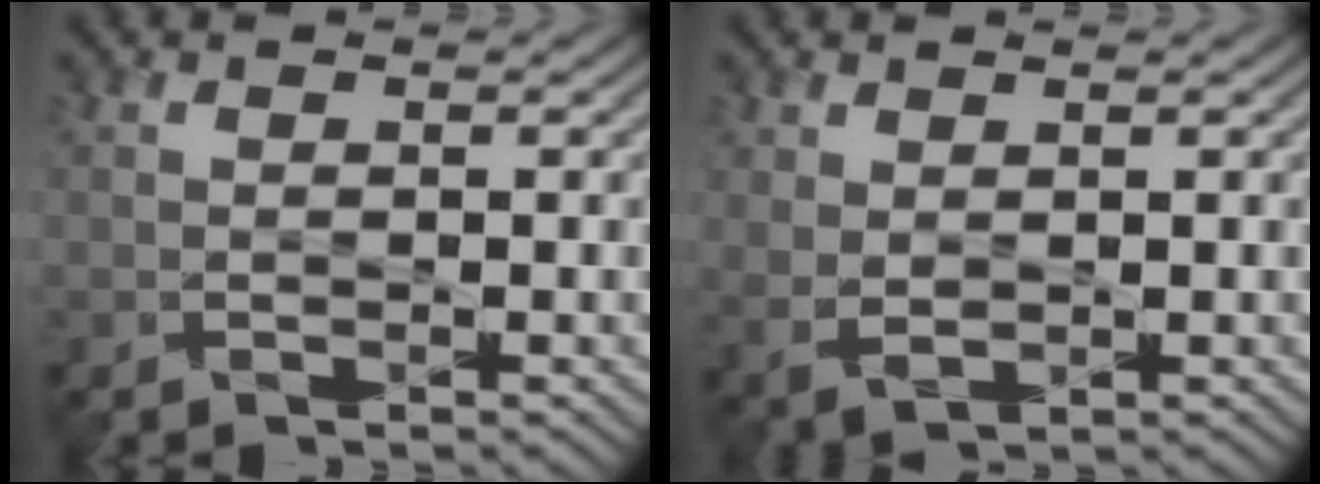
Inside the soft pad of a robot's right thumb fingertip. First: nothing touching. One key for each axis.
{"total": 2.1, "fx": 0.9, "fy": 1.1, "fz": 1.6, "tx": -0.043, "ty": -0.005, "tz": 0.023}